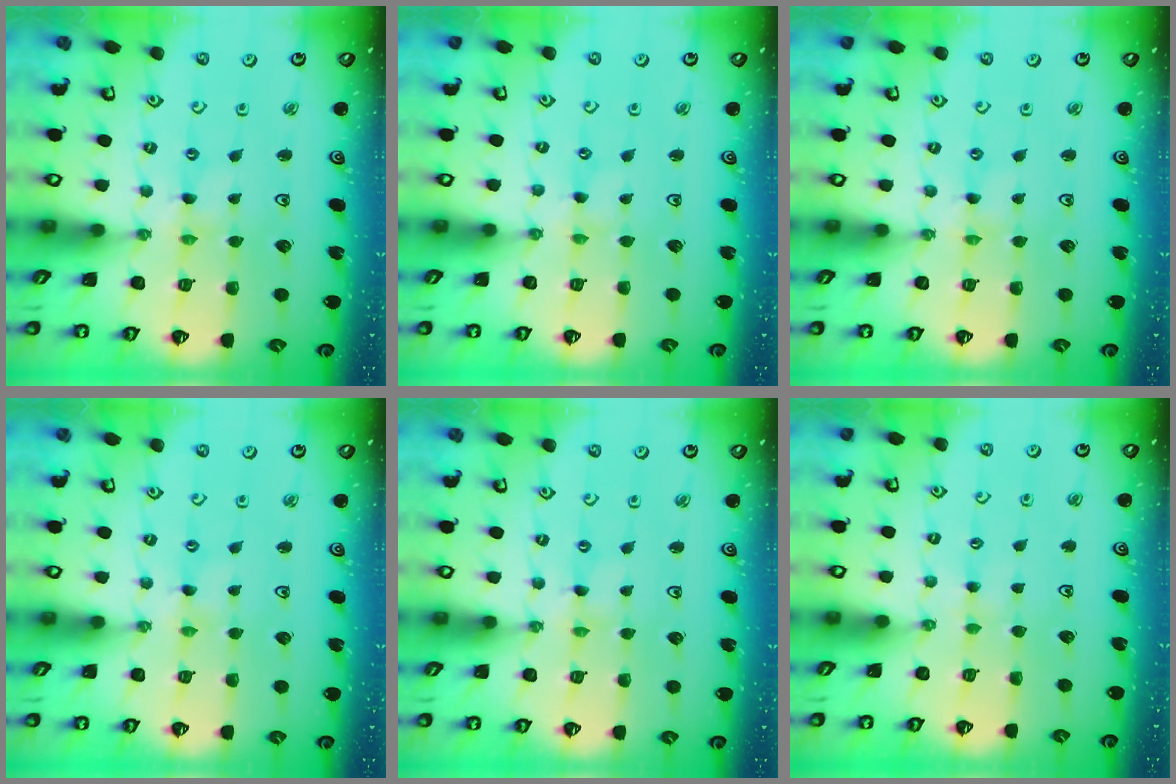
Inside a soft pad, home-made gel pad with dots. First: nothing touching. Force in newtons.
{"total": 0.0}
{"total": 0.0}
{"total": 0.0}
{"total": 0.0}
{"total": 2.4, "press": 2.4, "slide": 0.3}